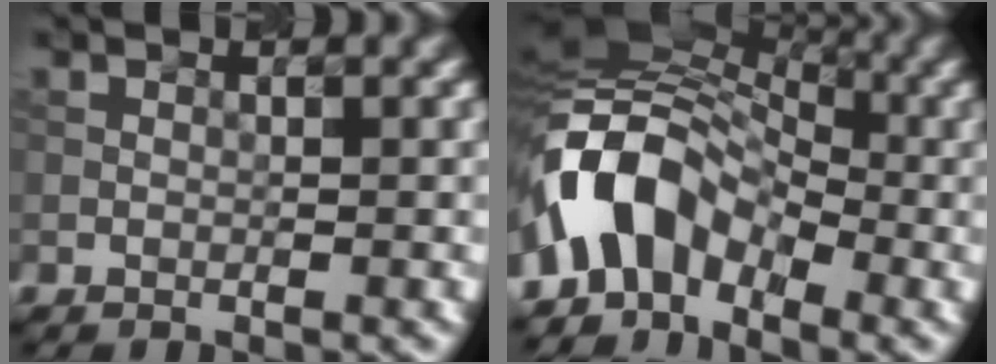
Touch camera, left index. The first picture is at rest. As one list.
[{"total": 8.1, "force": [-3.1, 5.4, 5.0], "torque": [-0.086, 0.016, -0.073]}]